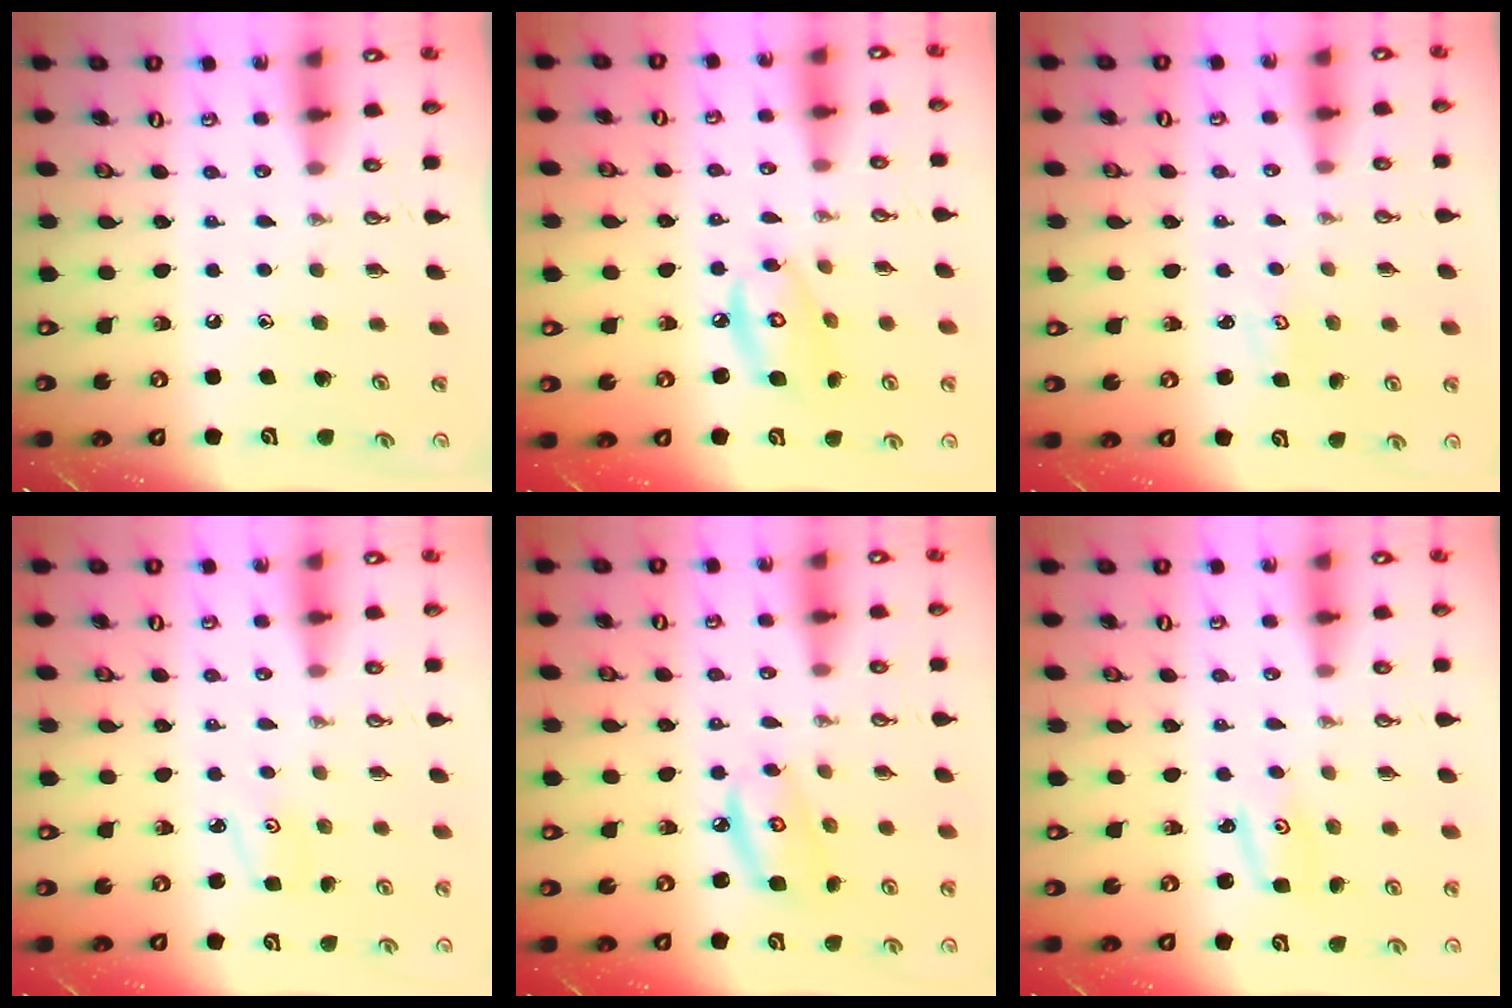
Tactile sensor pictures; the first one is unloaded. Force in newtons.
{"total": 9.3, "press": 9.3, "slide": 0.6}
{"total": 2.0, "press": 2.0, "slide": 0.3}
{"total": 3.0, "press": 3.0, "slide": 0.4}
{"total": 6.7, "press": 6.6, "slide": 0.4}
{"total": 3.2, "press": 3.2, "slide": 0.3}